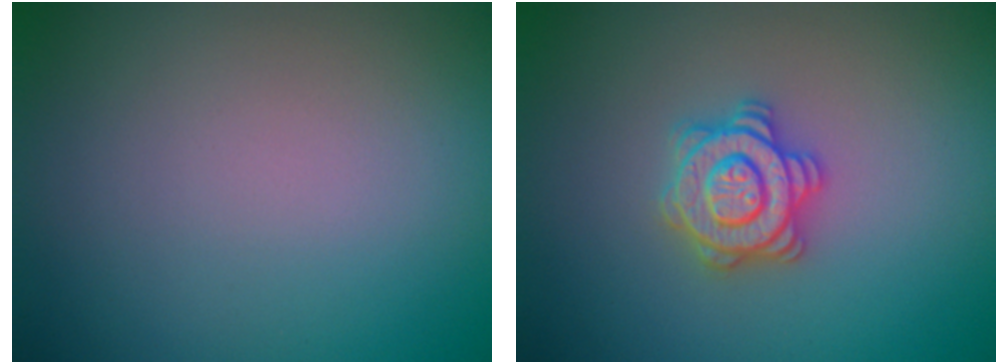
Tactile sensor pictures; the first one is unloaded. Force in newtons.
{"total": 3.3, "press": 3.3, "slide": 0.6}